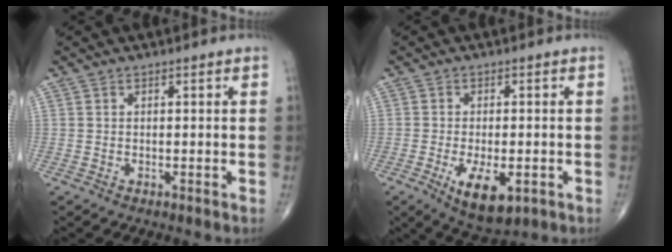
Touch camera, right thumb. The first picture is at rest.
{"total": 8.6, "force": [-3.0, 3.9, 7.1], "torque": [-0.113, -0.009, -0.037]}